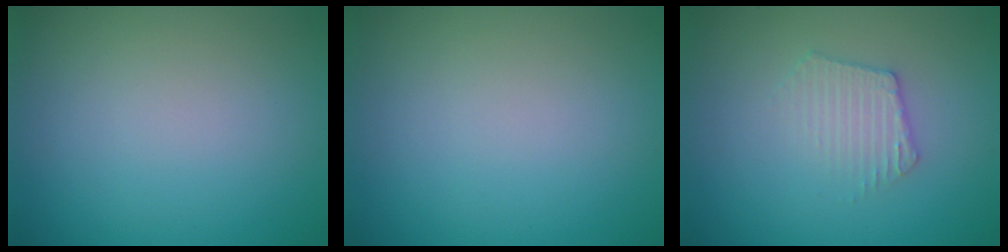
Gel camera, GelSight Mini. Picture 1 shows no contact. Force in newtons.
{"total": 0.0}
{"total": 2.4, "press": 2.4, "slide": 0.3}